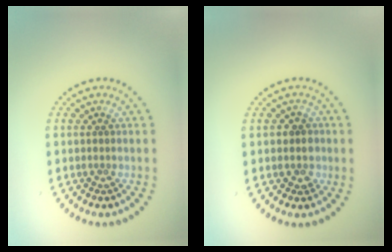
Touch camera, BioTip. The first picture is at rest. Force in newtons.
{"total": 2.0, "press": 1.8, "slide": 0.8}